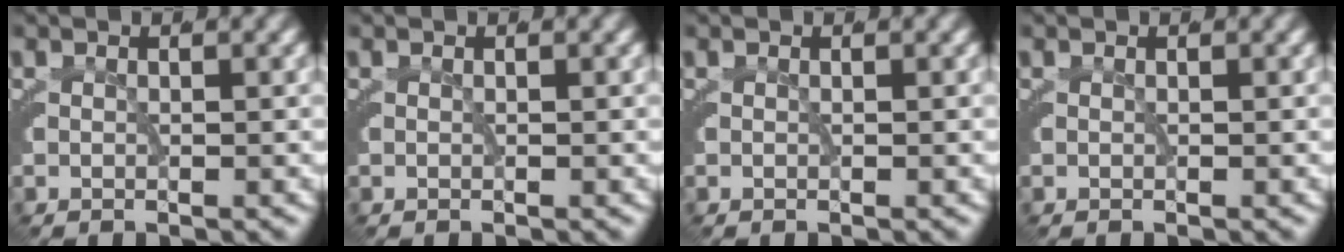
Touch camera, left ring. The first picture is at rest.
{"total": 0.0}
{"total": 0.0}
{"total": 0.0}